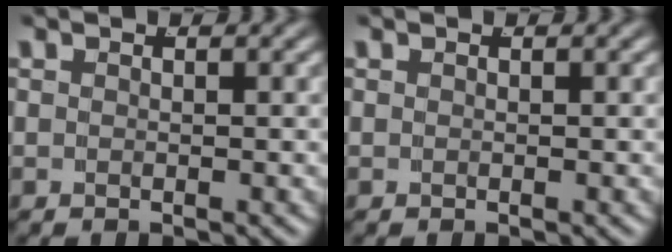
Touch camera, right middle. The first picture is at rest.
{"total": 0.0}